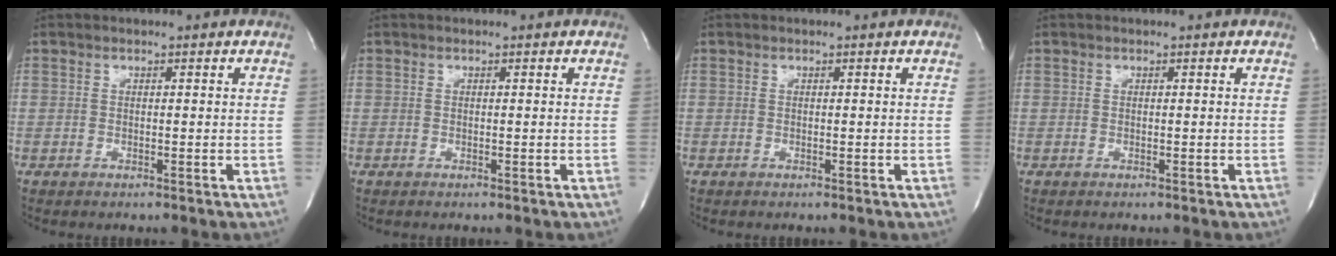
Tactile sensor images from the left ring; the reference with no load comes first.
{"total": 0.0}
{"total": 0.0}
{"total": 0.0}